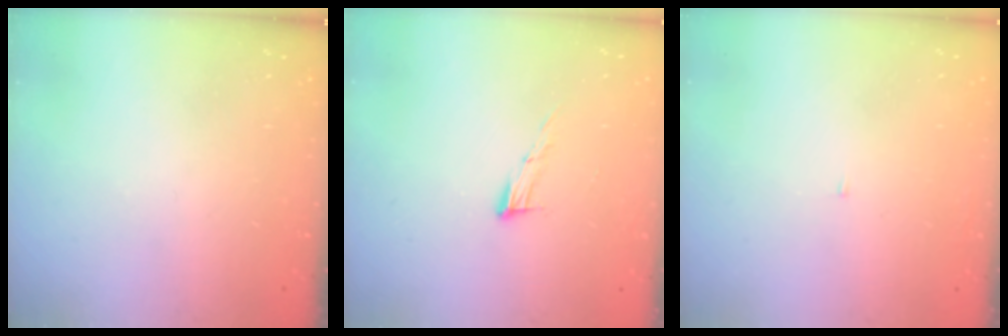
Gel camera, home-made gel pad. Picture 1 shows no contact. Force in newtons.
{"total": 8.1, "press": 7.9, "slide": 1.6}
{"total": 2.1, "press": 2.1, "slide": 0.2}